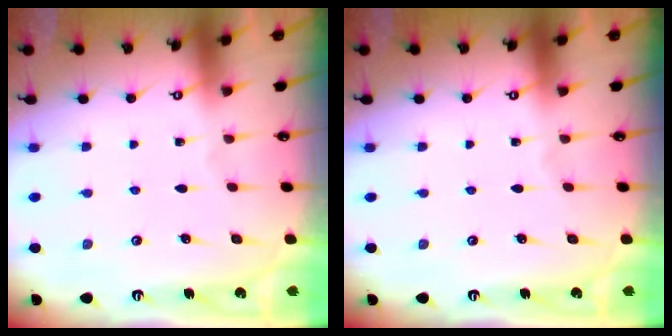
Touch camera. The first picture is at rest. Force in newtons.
{"total": 0.0}